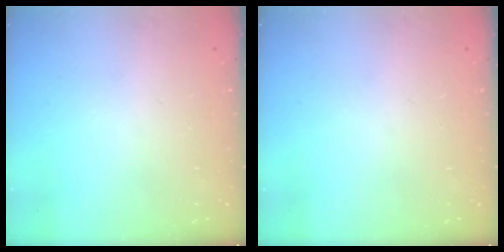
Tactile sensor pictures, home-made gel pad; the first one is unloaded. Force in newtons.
{"total": 0.0}